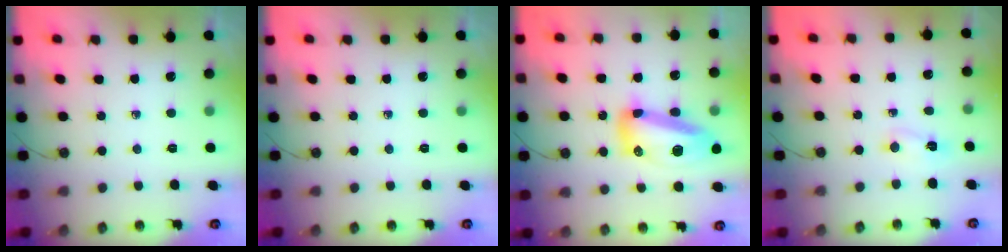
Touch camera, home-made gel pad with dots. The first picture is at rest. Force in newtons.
{"total": 0.0}
{"total": 15.1, "press": 15.1, "slide": 1.2}
{"total": 2.1, "press": 2.0, "slide": 0.5}